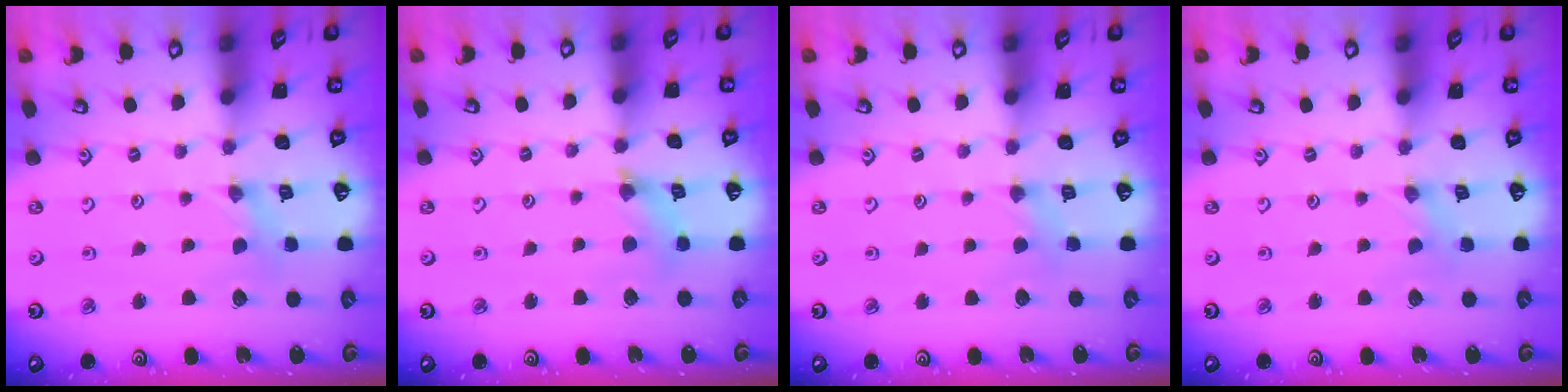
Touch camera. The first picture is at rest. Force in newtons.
{"total": 4.7, "press": 4.7, "slide": 0.5}
{"total": 2.9, "press": 2.8, "slide": 0.6}
{"total": 0.0}